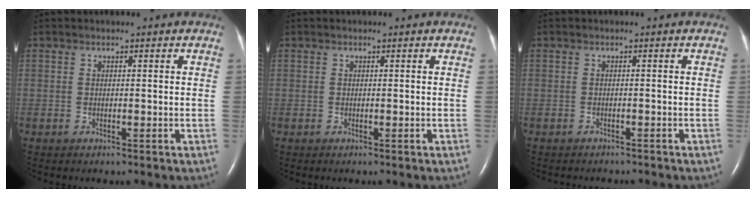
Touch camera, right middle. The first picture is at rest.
{"total": 0.0}
{"total": 3.1, "force": [-2.9, 1.0, 0.9], "torque": [-0.018, -0.004, -0.030]}